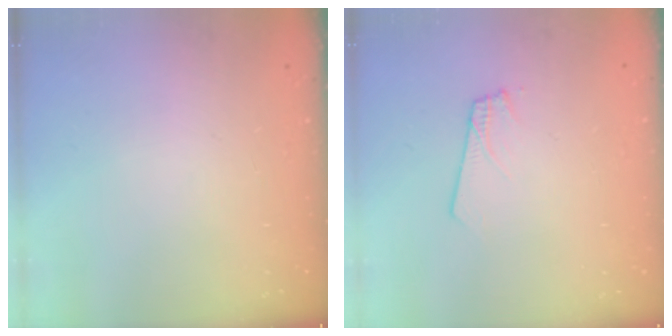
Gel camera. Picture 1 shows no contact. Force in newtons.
{"total": 1.8, "press": 1.8, "slide": 0.1}